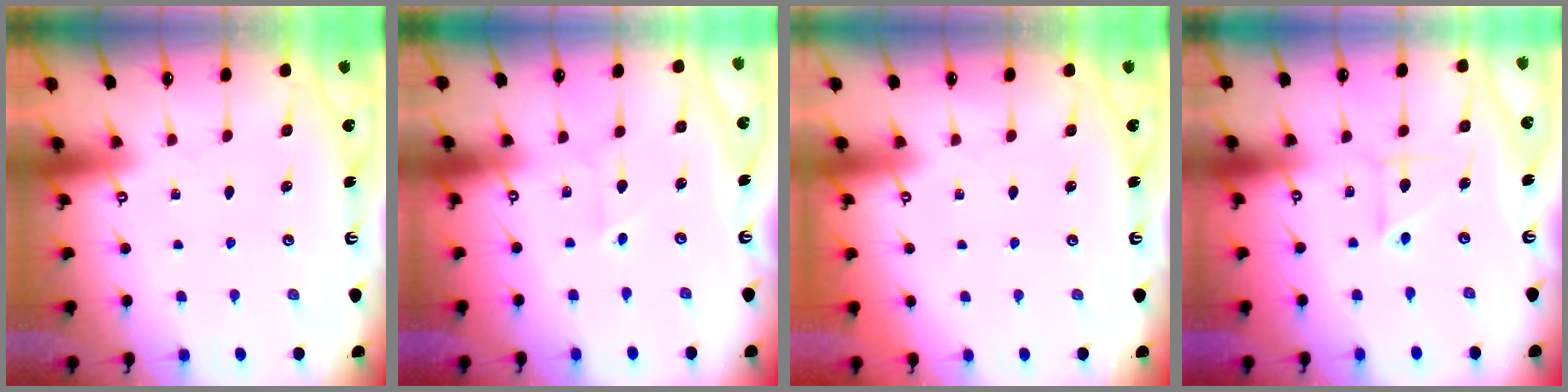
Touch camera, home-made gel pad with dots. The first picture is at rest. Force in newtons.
{"total": 2.5, "press": 2.5, "slide": 0.3}
{"total": 0.0}
{"total": 3.9, "press": 3.6, "slide": 1.3}